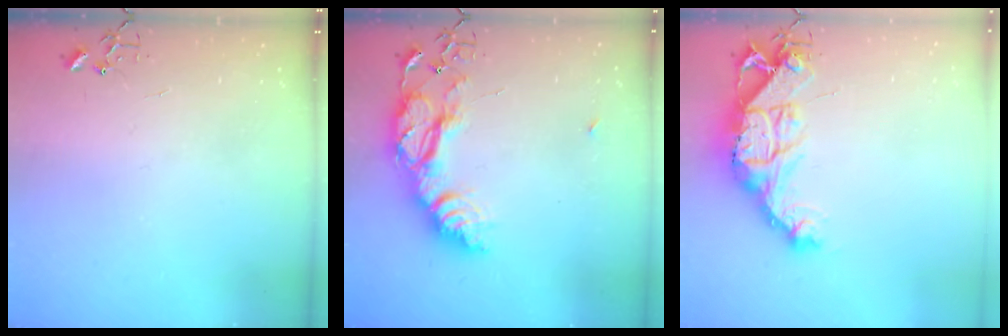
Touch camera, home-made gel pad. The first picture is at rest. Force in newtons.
{"total": 20.7, "press": 20.6, "slide": 1.8}
{"total": 18.1, "press": 18.0, "slide": 2.0}